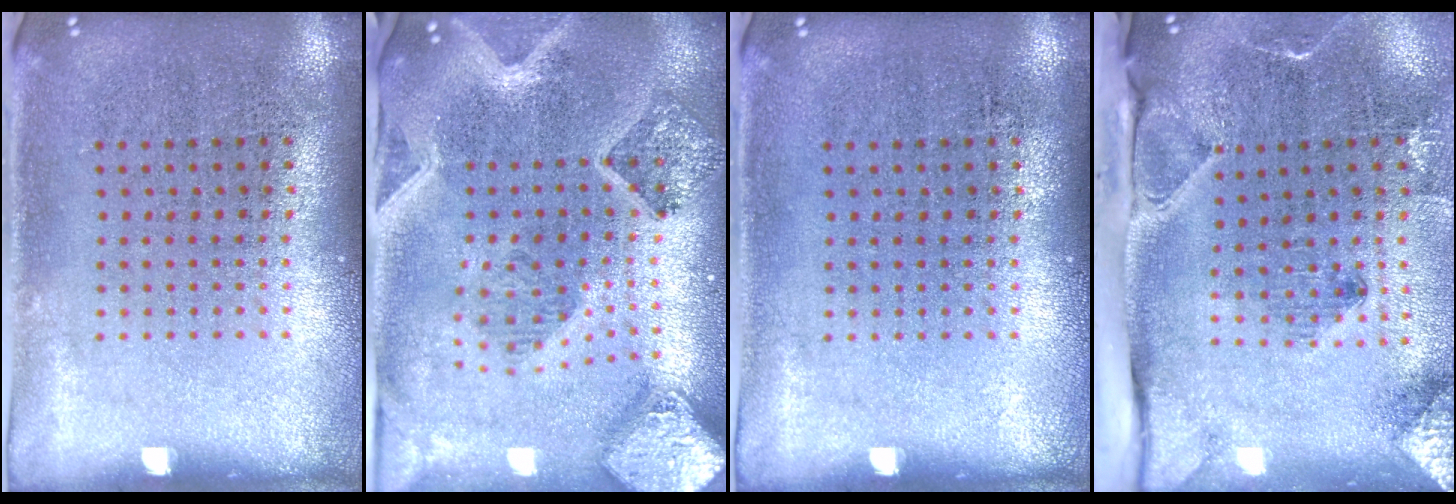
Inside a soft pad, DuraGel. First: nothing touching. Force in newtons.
{"total": 2.9, "press": 2.6, "slide": 1.4}
{"total": 0.0}
{"total": 3.2, "press": 2.4, "slide": 2.2}